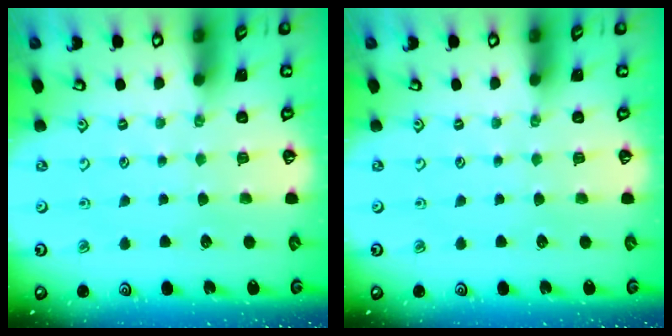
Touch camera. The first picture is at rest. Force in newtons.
{"total": 0.0}